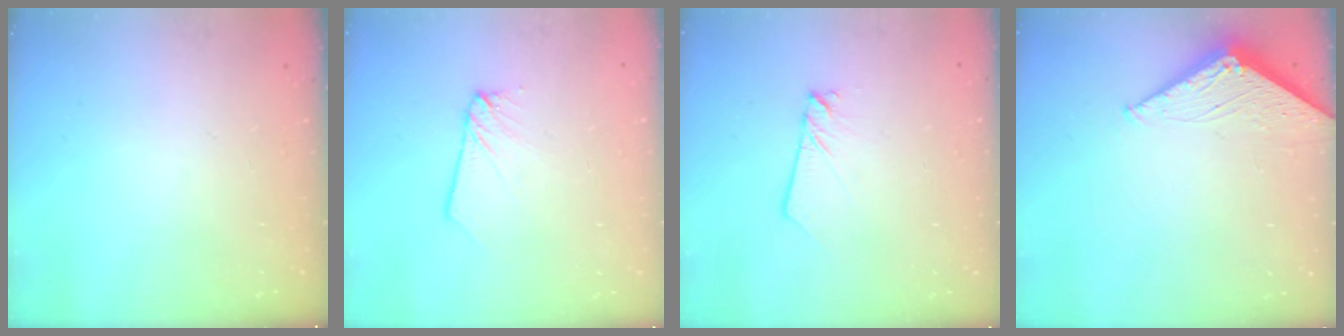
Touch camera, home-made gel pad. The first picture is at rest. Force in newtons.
{"total": 2.7, "press": 2.7, "slide": 0.2}
{"total": 2.7, "press": 2.7, "slide": 0.2}
{"total": 3.0, "press": 2.9, "slide": 0.3}